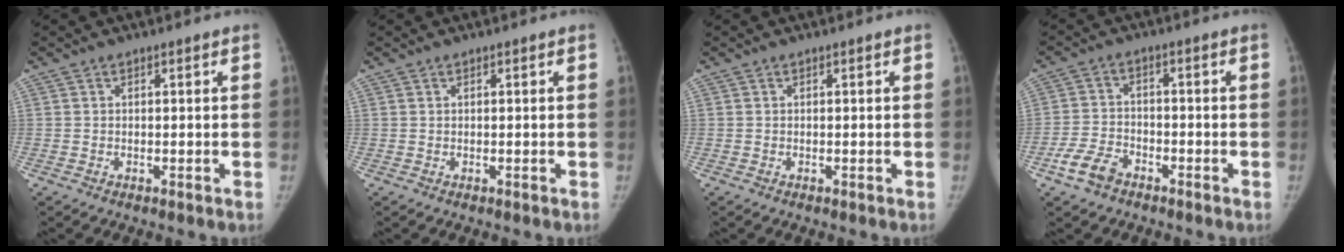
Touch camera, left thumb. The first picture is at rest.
{"total": 0.0}
{"total": 0.0}
{"total": 6.1, "force": [-3.9, 3.6, 2.9], "torque": [-0.059, 0.020, -0.075]}